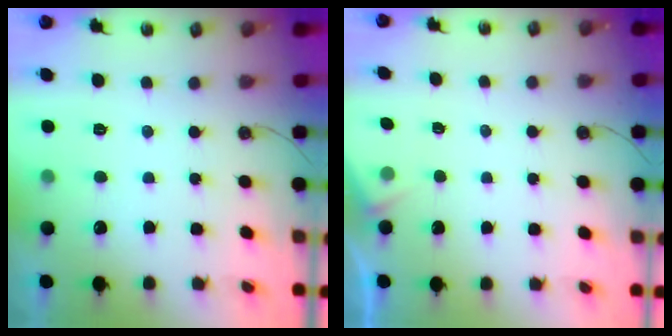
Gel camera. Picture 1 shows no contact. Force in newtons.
{"total": 2.9, "press": 2.8, "slide": 0.5}